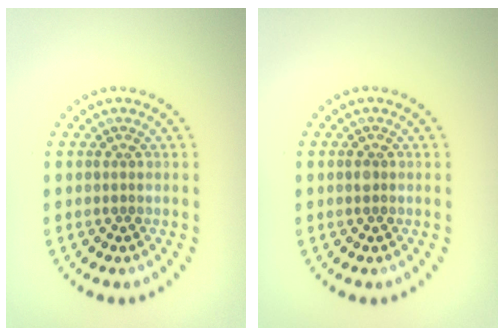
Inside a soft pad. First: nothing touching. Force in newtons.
{"total": 0.6, "press": 0.6, "slide": 0.2}